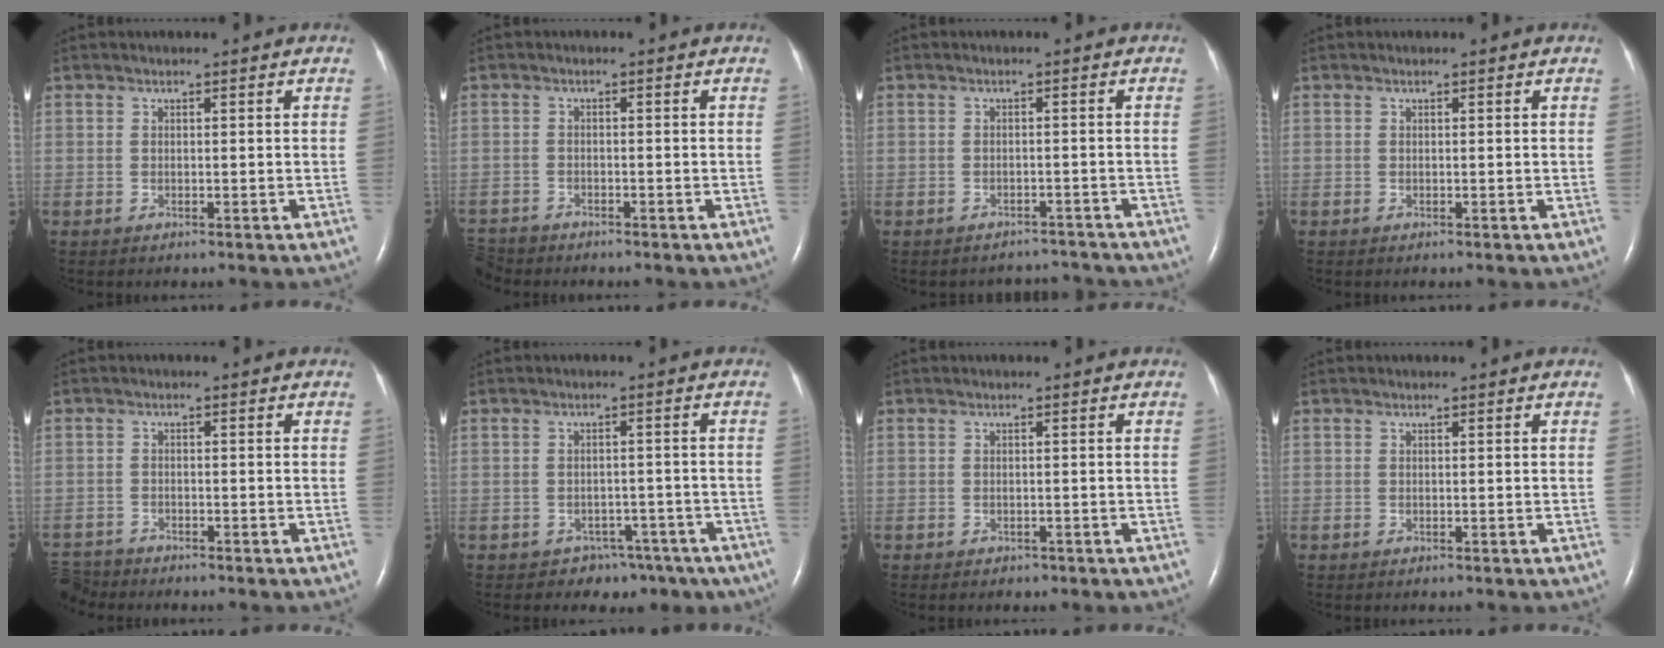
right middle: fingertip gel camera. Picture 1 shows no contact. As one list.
[{"total": 4.1, "force": [-3.9, 1.5, 0.4], "torque": [-0.010, -0.010, -0.073]}, {"total": 3.3, "force": [-3.1, 1.0, -0.9], "torque": [0.010, 0.010, -0.041]}, {"total": 0.0}, {"total": 4.5, "force": [-4.3, 1.2, 0.1], "torque": [-0.004, -0.015, -0.083]}, {"total": 7.7, "force": [-5.3, 5.4, 0.9], "torque": [-0.003, 0.018, -0.054]}, {"total": 1.9, "force": [-1.4, 1.0, 0.7], "torque": [-0.017, 0.000, -0.010]}, {"total": 0.0}]